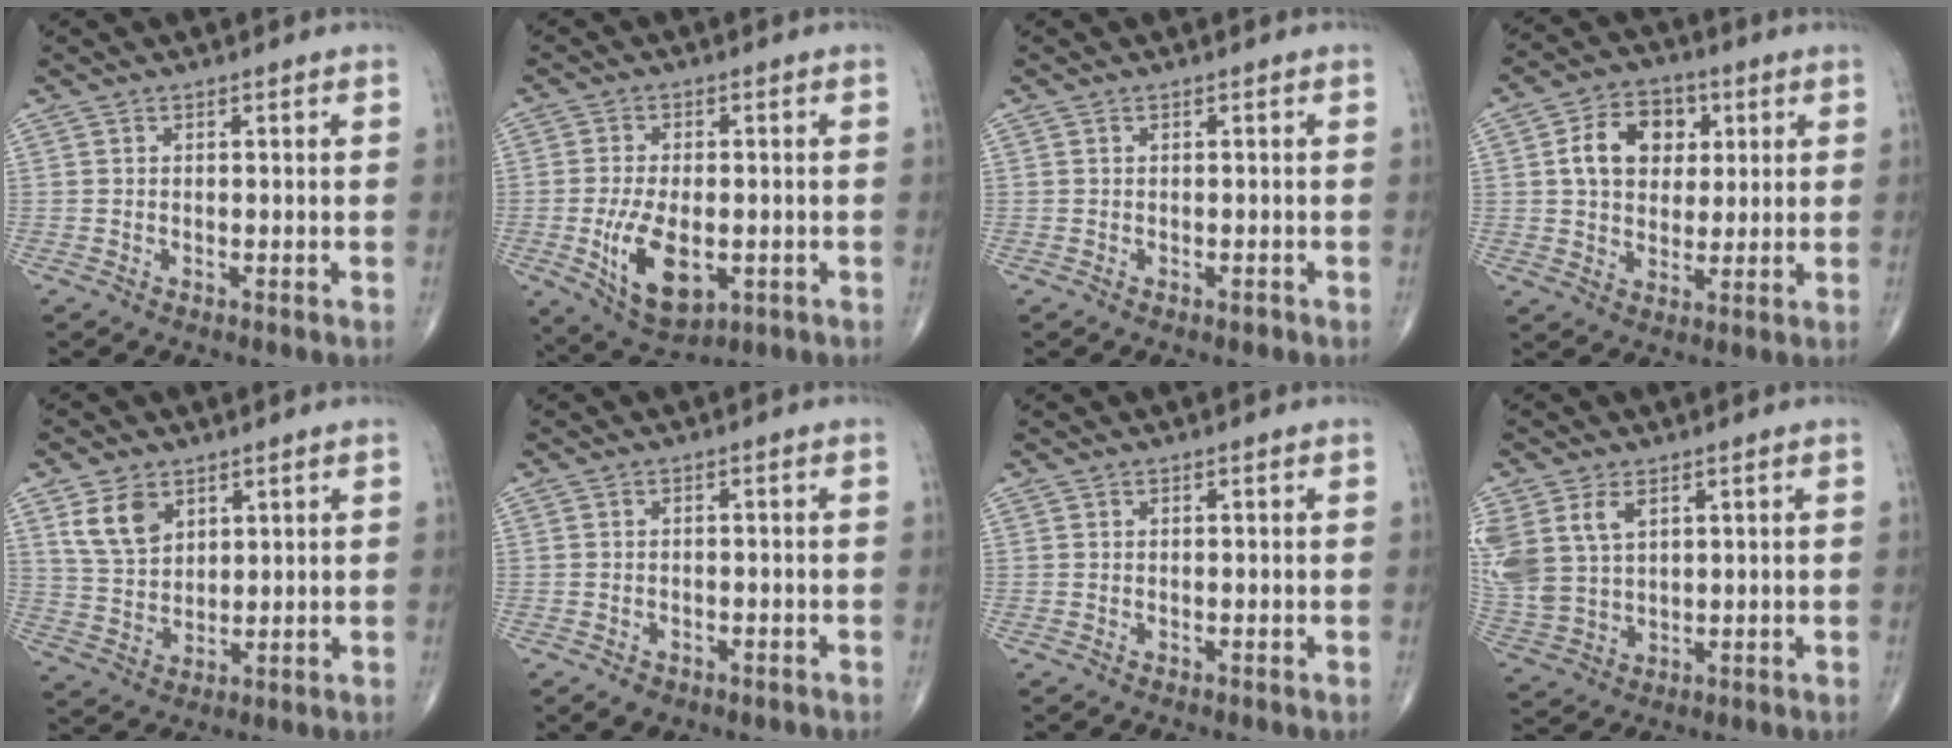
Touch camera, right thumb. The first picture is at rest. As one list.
[{"total": 11.7, "force": [-2.6, 6.2, 9.5], "torque": [-0.161, -0.008, -0.031]}, {"total": 0.6, "force": [-0.3, 0.4, 0.4], "torque": [-0.004, 0.000, -0.005]}, {"total": 11.6, "force": [2.8, 8.7, 7.1], "torque": [-0.084, 0.003, 0.043]}, {"total": 7.8, "force": [4.0, 5.2, 4.3], "torque": [-0.065, -0.018, 0.085]}, {"total": 3.2, "force": [-1.8, 2.3, 1.4], "torque": [-0.014, 0.008, -0.019]}, {"total": 0.0}, {"total": 12.8, "force": [4.6, 8.6, 8.3], "torque": [-0.206, -0.005, 0.106]}]